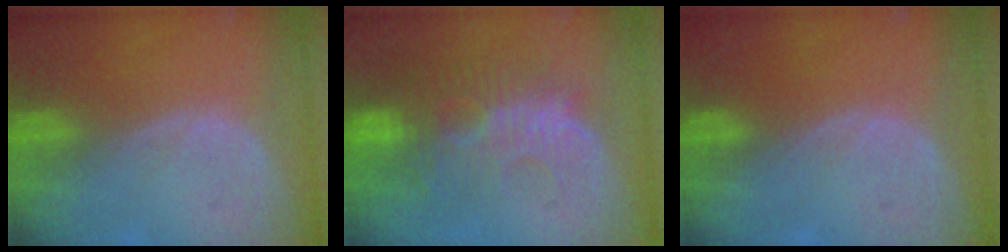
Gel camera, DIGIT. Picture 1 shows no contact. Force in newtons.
{"total": 11.0, "press": 9.7, "slide": 5.1}
{"total": 0.0}